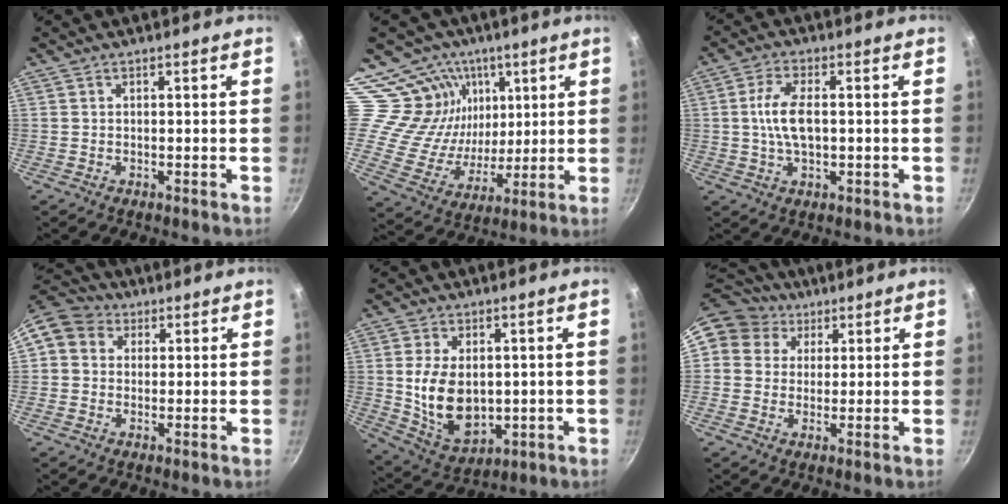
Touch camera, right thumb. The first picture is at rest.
{"total": 16.0, "force": [8.6, 12.5, 4.9], "torque": [-0.045, -0.060, 0.152]}
{"total": 7.6, "force": [0.2, 3.7, 6.6], "torque": [-0.127, 0.010, 0.001]}
{"total": 9.1, "force": [2.4, 7.9, 4.0], "torque": [-0.058, 0.019, 0.024]}
{"total": 12.7, "force": [0.8, 8.4, 9.5], "torque": [-0.153, -0.019, 0.037]}
{"total": 10.0, "force": [4.5, 8.4, 2.8], "torque": [-0.023, 0.003, 0.064]}